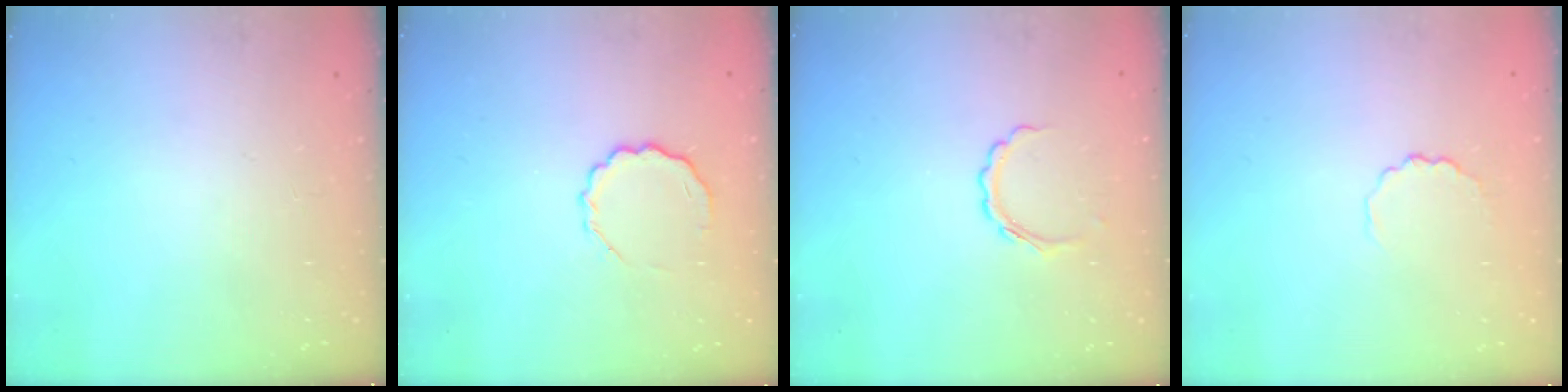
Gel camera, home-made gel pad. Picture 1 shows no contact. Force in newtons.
{"total": 6.6, "press": 6.5, "slide": 1.3}
{"total": 5.2, "press": 5.0, "slide": 1.1}
{"total": 2.8, "press": 2.6, "slide": 1.1}